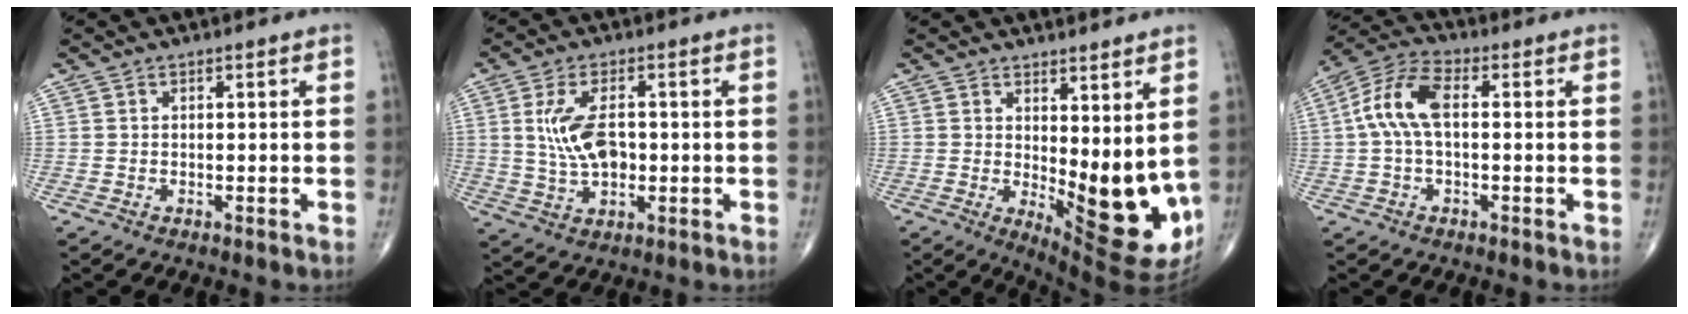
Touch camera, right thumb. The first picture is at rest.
{"total": 8.5, "force": [0.7, 4.6, 7.1], "torque": [-0.133, 0.000, 0.018]}
{"total": 13.0, "force": [0.7, 5.0, 12.0], "torque": [-0.151, -0.037, 0.028]}
{"total": 9.1, "force": [0.6, 4.4, 7.9], "torque": [-0.177, 0.029, 0.006]}